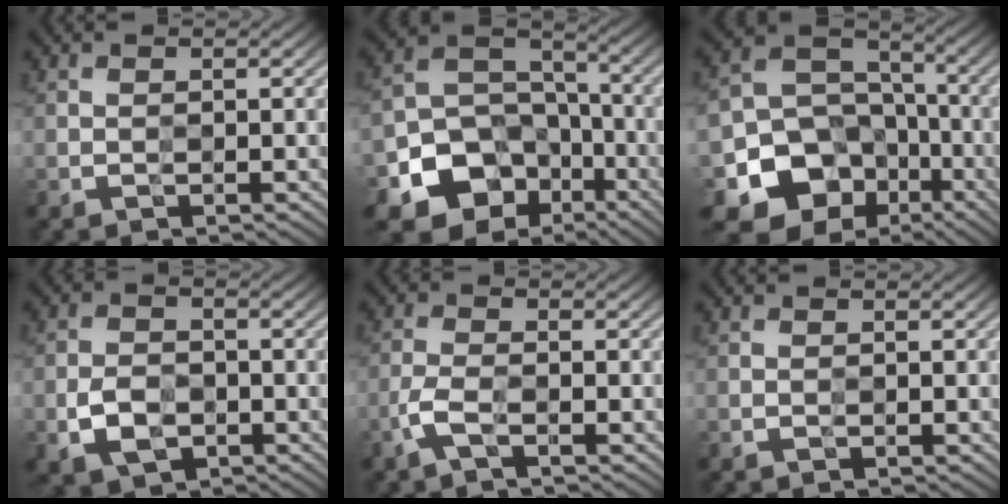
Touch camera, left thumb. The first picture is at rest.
{"total": 14.0, "force": [-7.2, 10.6, 5.6], "torque": [-0.137, -0.027, -0.124]}
{"total": 15.3, "force": [-6.7, 12.6, 5.6], "torque": [-0.143, -0.030, -0.126]}
{"total": 4.4, "force": [-1.8, 2.9, 2.7], "torque": [-0.057, -0.003, -0.035]}
{"total": 2.9, "force": [-1.6, 0.8, 2.3], "torque": [-0.060, 0.004, -0.041]}
{"total": 0.0}